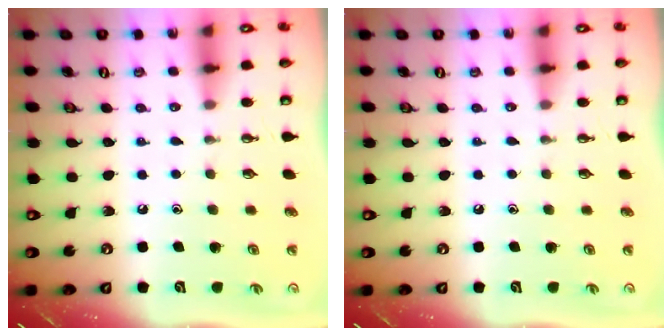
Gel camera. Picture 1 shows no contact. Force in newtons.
{"total": 0.0}